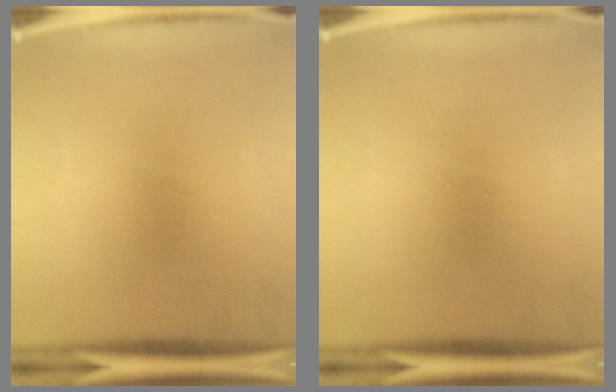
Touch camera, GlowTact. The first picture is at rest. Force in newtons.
{"total": 0.0}